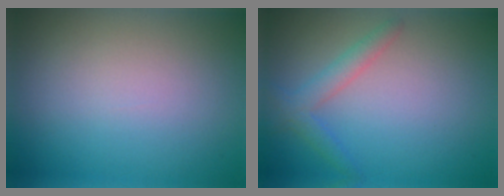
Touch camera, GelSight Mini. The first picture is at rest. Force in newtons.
{"total": 2.2, "press": 2.2, "slide": 0.0}